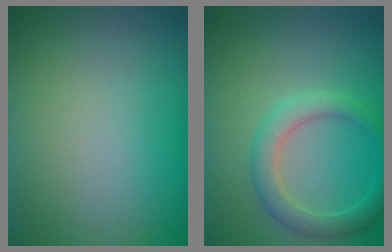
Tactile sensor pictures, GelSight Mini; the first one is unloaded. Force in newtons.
{"total": 2.8, "press": 2.8, "slide": 0.2}